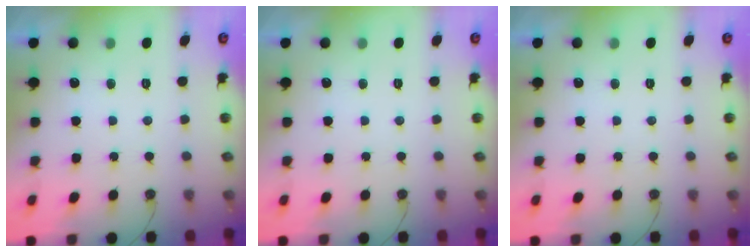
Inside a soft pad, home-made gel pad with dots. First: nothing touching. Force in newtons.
{"total": 0.0}
{"total": 0.0}